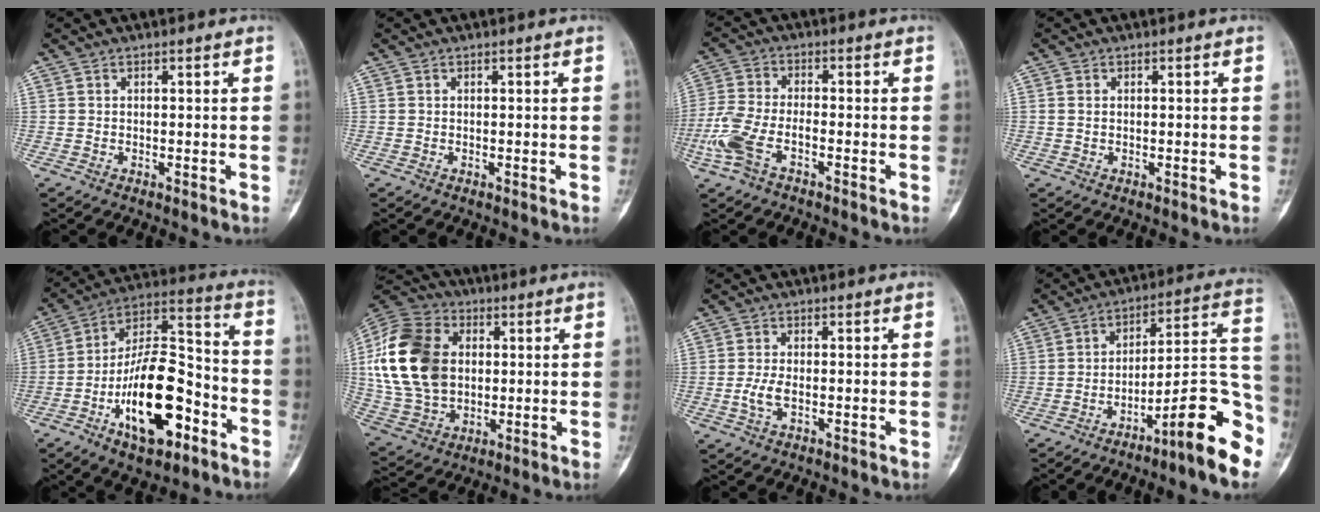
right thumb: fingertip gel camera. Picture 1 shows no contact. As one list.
[{"total": 0.0}, {"total": 9.2, "force": [-4.0, 4.6, 6.9], "torque": [-0.173, 0.020, -0.082]}, {"total": 1.3, "force": [0.0, 0.9, 0.9], "torque": [-0.023, -0.001, -0.001]}, {"total": 21.0, "force": [-8.5, 9.3, 16.7], "torque": [-0.270, 0.067, -0.140]}, {"total": 21.5, "force": [2.3, 15.5, 14.6], "torque": [-0.284, 0.004, 0.047]}, {"total": 3.0, "force": [-0.6, 1.4, 2.6], "torque": [-0.065, 0.003, -0.013]}, {"total": 15.0, "force": [-8.5, 2.1, 12.2], "torque": [-0.160, 0.084, -0.131]}]